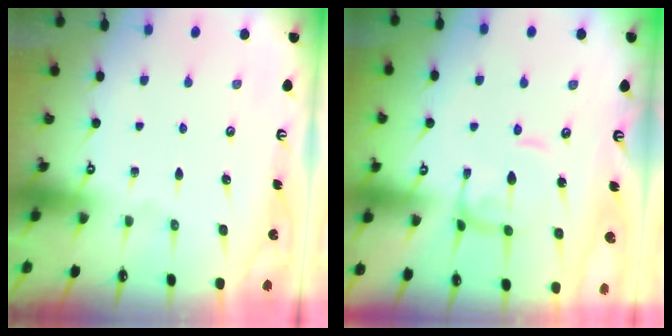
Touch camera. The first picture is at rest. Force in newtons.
{"total": 0.0}